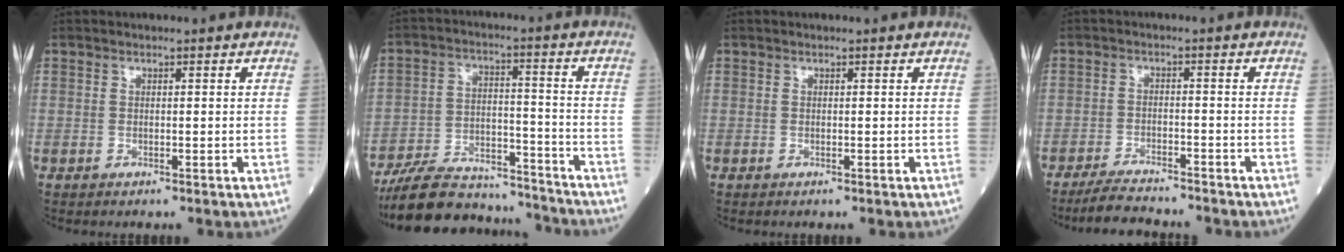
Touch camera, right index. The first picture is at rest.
{"total": 16.8, "force": [-15.8, 3.8, 4.3], "torque": [-0.081, 0.017, -0.250]}
{"total": 0.0}
{"total": 6.8, "force": [-6.3, 0.6, 2.3], "torque": [-0.037, -0.019, -0.109]}